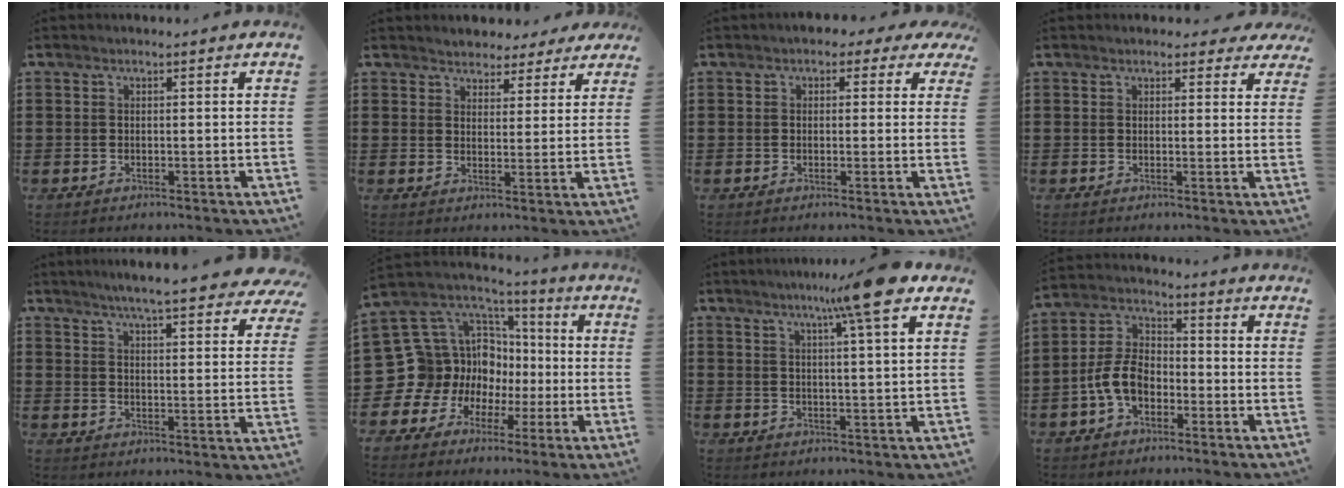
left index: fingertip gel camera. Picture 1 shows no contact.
{"total": 3.7, "force": [3.3, 1.5, -0.3], "torque": [-0.012, -0.005, 0.062]}
{"total": 1.8, "force": [0.6, 1.4, 1.0], "torque": [-0.017, 0.007, 0.006]}
{"total": 2.3, "force": [2.0, 0.9, 0.6], "torque": [-0.002, -0.005, 0.034]}
{"total": 5.7, "force": [5.2, -0.4, 2.1], "torque": [-0.062, -0.025, 0.090]}
{"total": 15.2, "force": [-1.5, 14.6, 4.1], "torque": [-0.146, -0.037, 0.005]}
{"total": 9.3, "force": [5.8, -0.8, 7.2], "torque": [-0.132, -0.010, 0.092]}
{"total": 6.8, "force": [-3.0, 4.2, 4.4], "torque": [-0.113, 0.009, -0.065]}